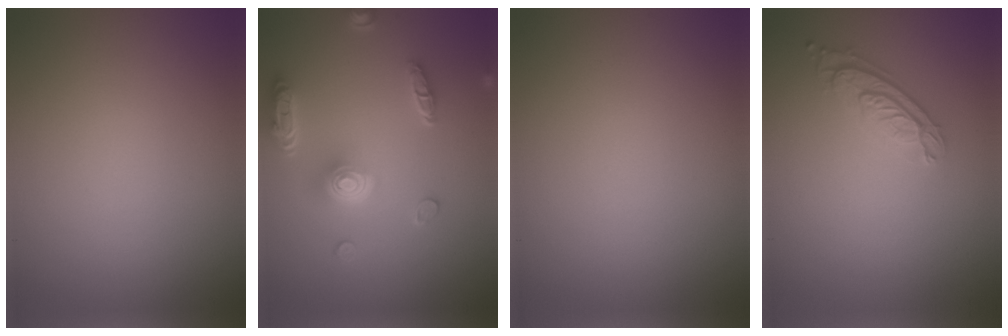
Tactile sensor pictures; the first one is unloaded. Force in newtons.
{"total": 4.9, "press": 3.9, "slide": 2.9}
{"total": 0.0}
{"total": 2.4, "press": 1.9, "slide": 1.4}